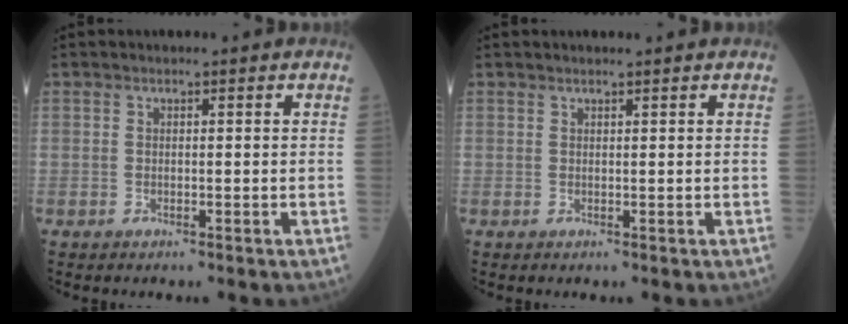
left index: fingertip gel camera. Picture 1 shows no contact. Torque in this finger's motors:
{"motor_torque": [0.33, 0.07, 0.05, 0.01]}